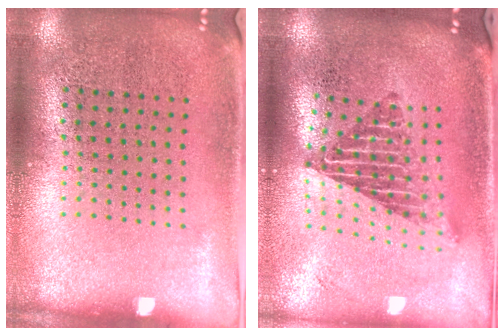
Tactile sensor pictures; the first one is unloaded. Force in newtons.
{"total": 2.1, "press": 1.5, "slide": 1.4}